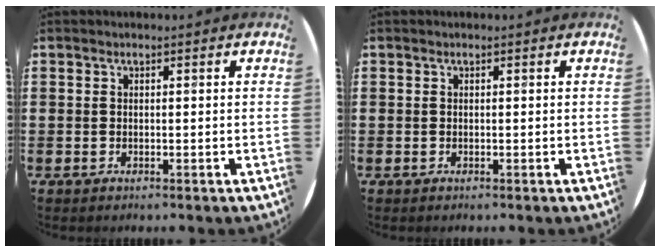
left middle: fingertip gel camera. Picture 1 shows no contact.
{"total": 0.0}